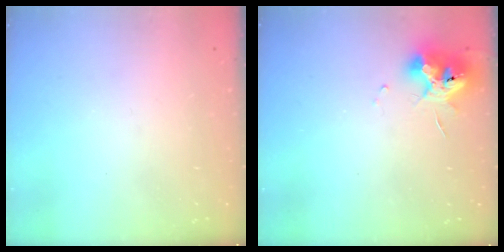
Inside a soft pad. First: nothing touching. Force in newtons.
{"total": 11.3, "press": 11.3, "slide": 1.0}